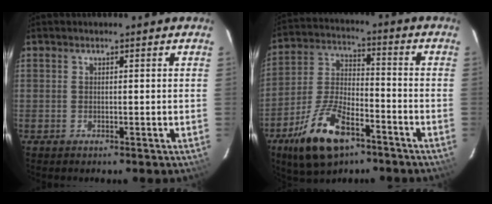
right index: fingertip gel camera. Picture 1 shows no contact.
{"total": 15.5, "force": [-9.2, 6.7, 10.6], "torque": [-0.225, -0.009, -0.166]}